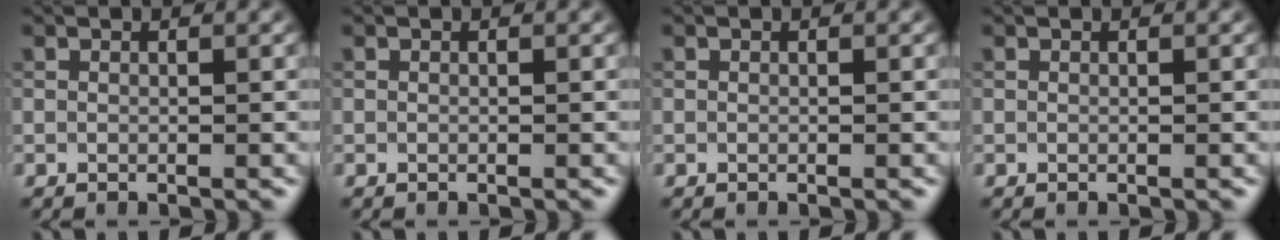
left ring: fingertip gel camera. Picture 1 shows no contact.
{"total": 0.0}
{"total": 0.0}
{"total": 0.0}